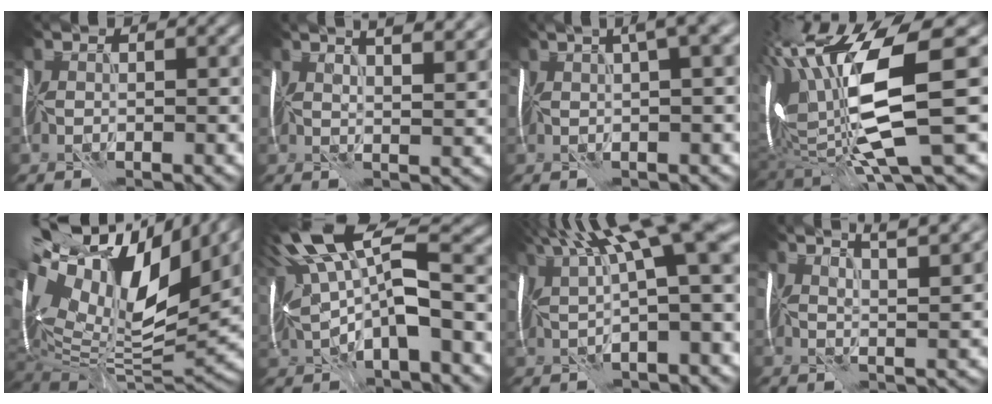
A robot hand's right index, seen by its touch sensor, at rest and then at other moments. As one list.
[{"total": 9.7, "force": [6.5, 3.8, 6.0], "torque": [-0.047, 0.060, 0.063]}, {"total": 4.9, "force": [2.2, 1.2, 4.2], "torque": [-0.037, 0.027, 0.028]}, {"total": 13.7, "force": [2.2, 3.7, 13.0], "torque": [-0.275, -0.013, 0.078]}, {"total": 15.9, "force": [7.2, 6.2, 12.7], "torque": [-0.269, 0.039, 0.141]}, {"total": 12.9, "force": [1.9, 4.7, 11.8], "torque": [-0.244, 0.019, 0.051]}, {"total": 12.2, "force": [5.1, 2.7, 10.7], "torque": [-0.189, 0.034, 0.098]}, {"total": 8.1, "force": [6.1, 2.5, 4.8], "torque": [-0.038, 0.050, 0.062]}]